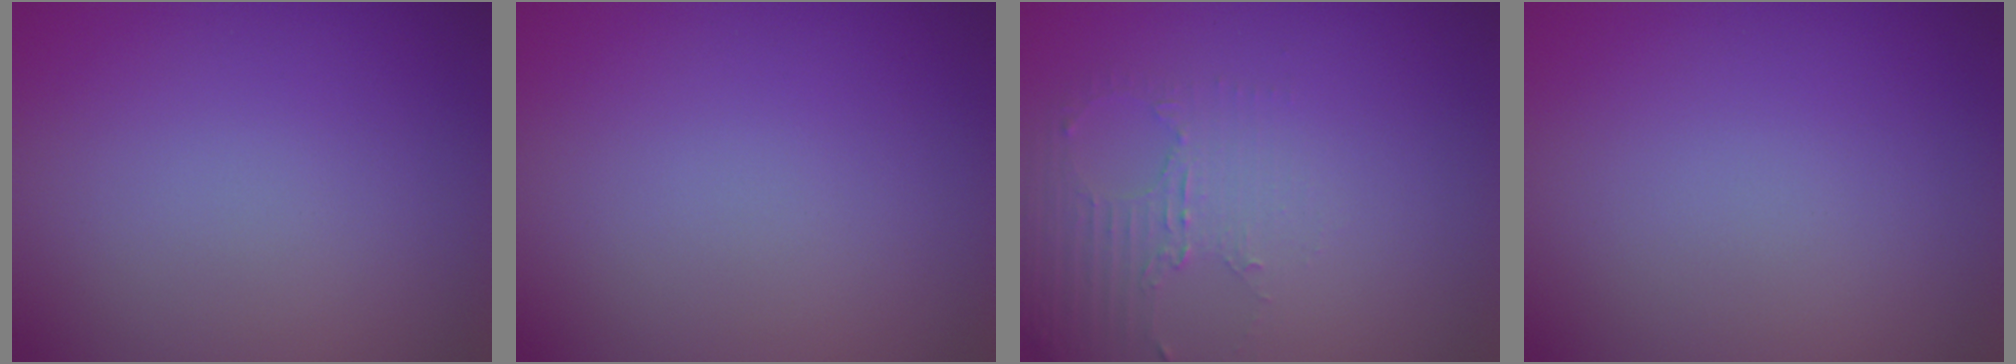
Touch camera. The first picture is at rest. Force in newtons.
{"total": 0.0}
{"total": 2.6, "press": 2.0, "slide": 1.7}
{"total": 0.0}